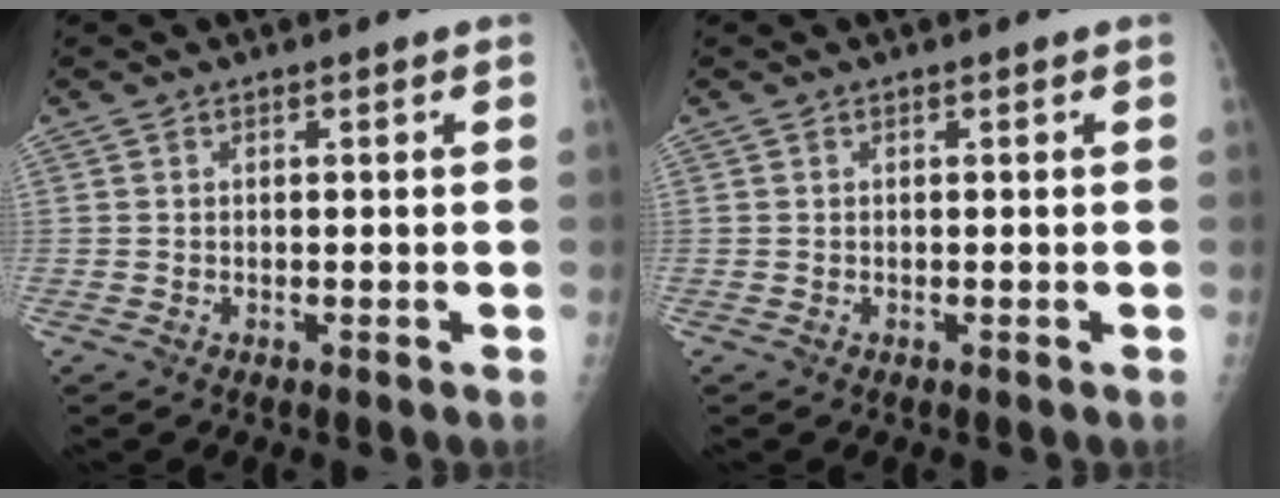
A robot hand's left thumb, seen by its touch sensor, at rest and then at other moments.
{"total": 0.0}